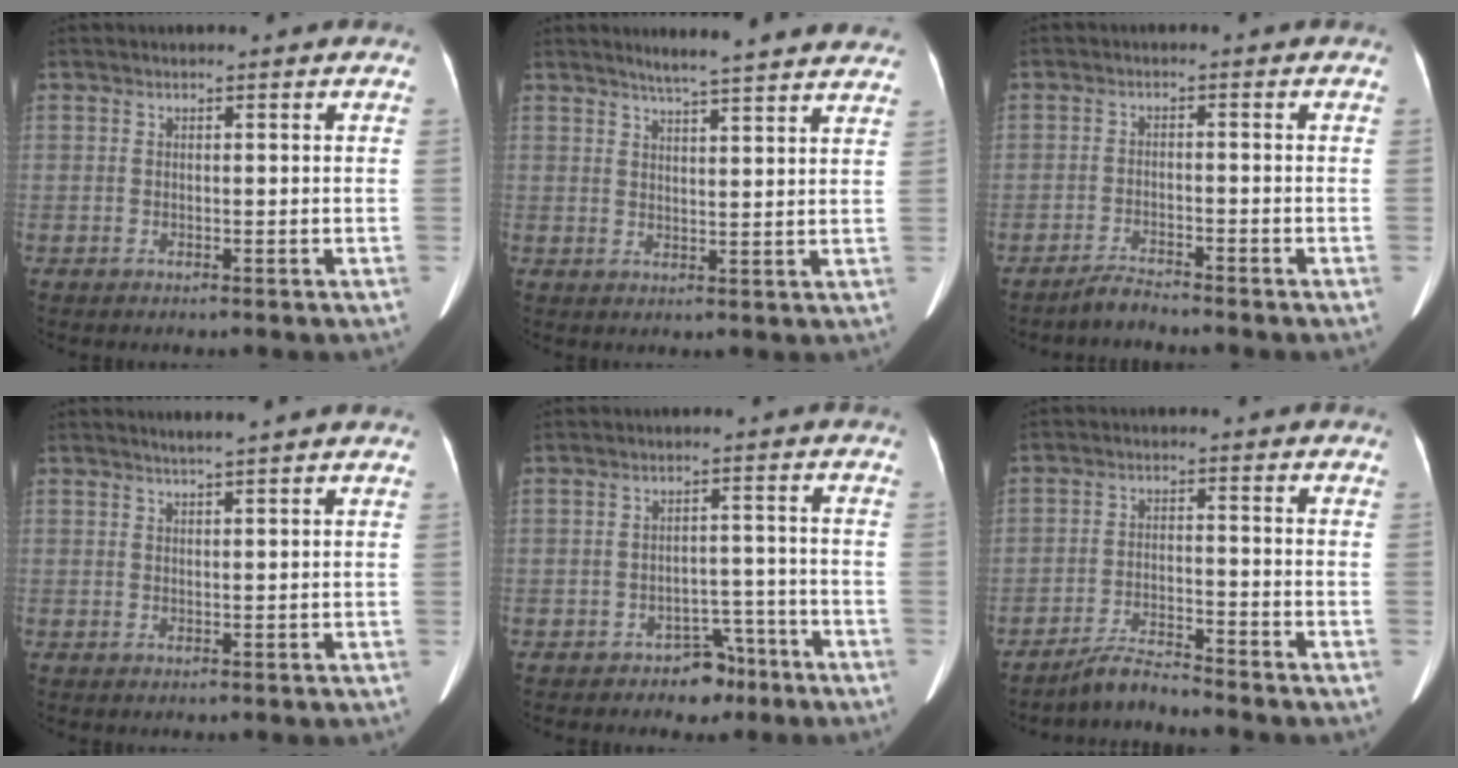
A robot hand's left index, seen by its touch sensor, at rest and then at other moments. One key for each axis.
{"total": 14.9, "fx": 13.5, "fy": 0.8, "fz": 6.2, "tx": -0.084, "ty": 0.000, "tz": 0.161}
{"total": 2.6, "fx": -2.6, "fy": -0.3, "fz": 0.4, "tx": -0.013, "ty": -0.013, "tz": -0.048}
{"total": 2.8, "fx": 2.4, "fy": -0.6, "fz": 1.3, "tx": -0.018, "ty": 0.006, "tz": 0.038}
{"total": 4.8, "fx": -3.5, "fy": 3.0, "fz": 1.5, "tx": -0.016, "ty": 0.017, "tz": -0.043}
{"total": 4.4, "fx": -4.3, "fy": -0.6, "fz": 0.5, "tx": -0.017, "ty": -0.016, "tz": -0.079}